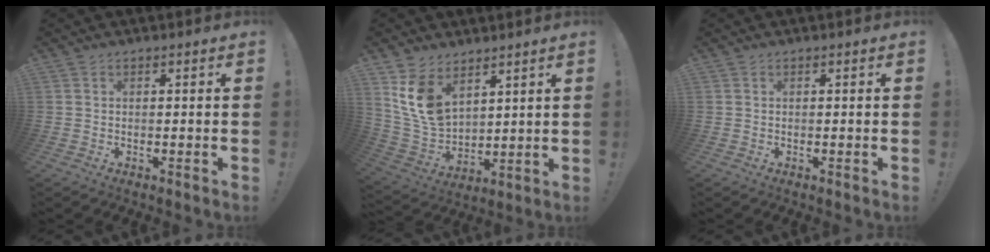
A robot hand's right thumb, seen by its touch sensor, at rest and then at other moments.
{"total": 11.8, "force": [6.8, 7.6, 6.0], "torque": [-0.120, -0.047, 0.136]}
{"total": 0.0}